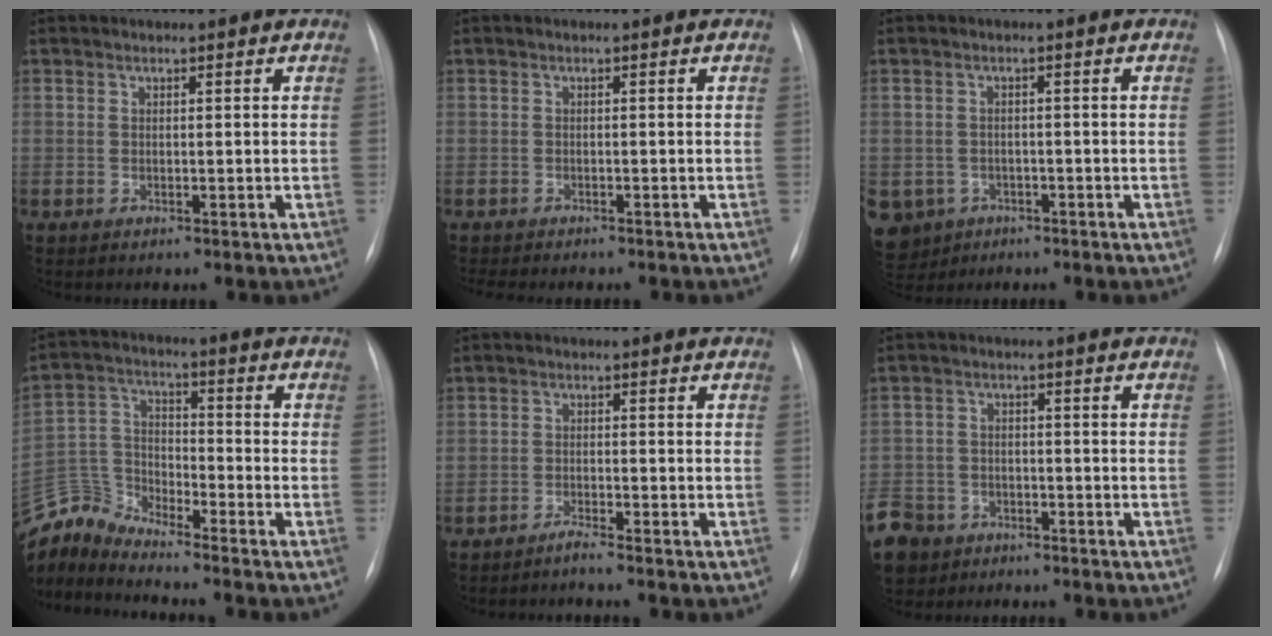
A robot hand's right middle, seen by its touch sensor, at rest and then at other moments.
{"total": 6.8, "force": [-6.0, 1.4, 3.0], "torque": [-0.039, -0.004, -0.074]}
{"total": 8.7, "force": [-4.0, 7.5, 1.8], "torque": [-0.065, 0.004, -0.051]}
{"total": 7.5, "force": [-7.5, -0.4, -0.2], "torque": [-0.017, 0.014, -0.150]}
{"total": 1.5, "force": [-1.4, -0.5, 0.4], "torque": [-0.011, -0.005, -0.026]}
{"total": 12.6, "force": [-7.5, 9.4, 3.8], "torque": [-0.137, -0.005, -0.124]}